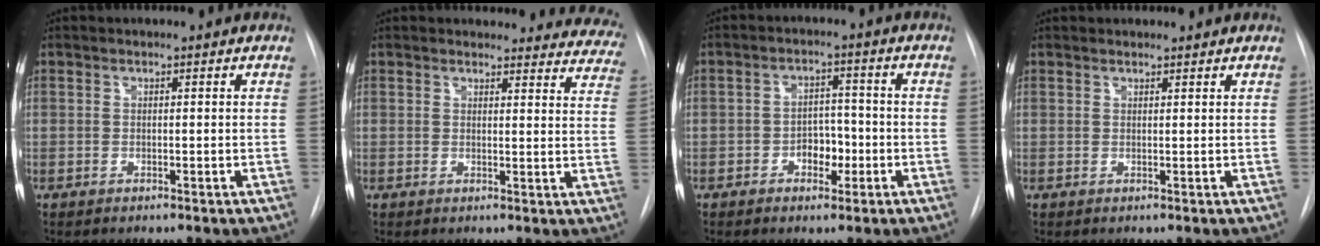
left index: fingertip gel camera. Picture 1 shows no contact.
{"total": 17.6, "force": [16.8, 4.7, 2.2], "torque": [0.008, -0.077, 0.155]}
{"total": 4.5, "force": [-2.3, 2.7, 2.7], "torque": [-0.035, 0.003, -0.035]}
{"total": 0.8, "force": [0.8, 0.3, 0.0], "torque": [-0.006, 0.010, 0.015]}